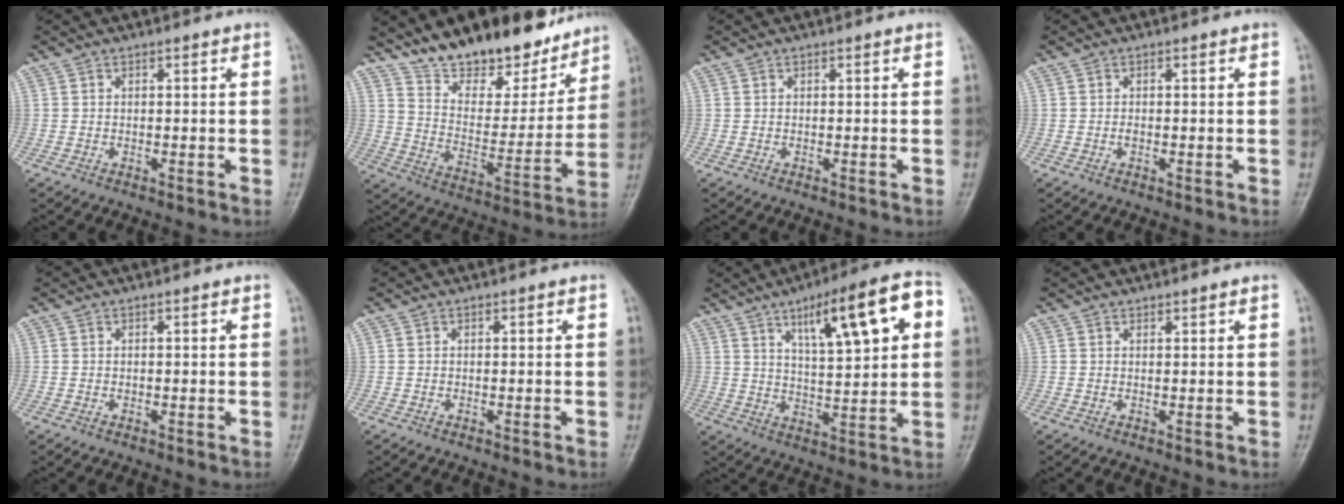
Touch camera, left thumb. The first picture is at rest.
{"total": 21.1, "force": [16.9, 8.6, 9.2], "torque": [-0.100, -0.094, 0.272]}
{"total": 0.0}
{"total": 0.8, "force": [0.0, 0.5, 0.7], "torque": [-0.007, 0.001, -0.002]}
{"total": 0.6, "force": [0.2, 0.4, 0.4], "torque": [-0.001, 0.001, 0.002]}
{"total": 0.0}
{"total": 16.1, "force": [6.4, 4.4, 14.1], "torque": [-0.193, -0.008, 0.097]}
{"total": 0.9, "force": [0.8, 0.3, 0.3], "torque": [-0.004, -0.005, 0.011]}